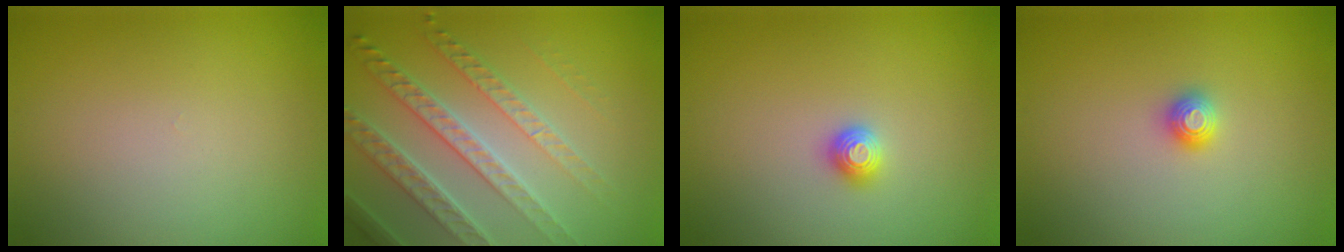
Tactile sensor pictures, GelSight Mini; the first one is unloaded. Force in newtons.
{"total": 6.7, "press": 4.8, "slide": 4.6}
{"total": 1.2, "press": 1.1, "slide": 0.3}
{"total": 1.2, "press": 1.2, "slide": 0.1}